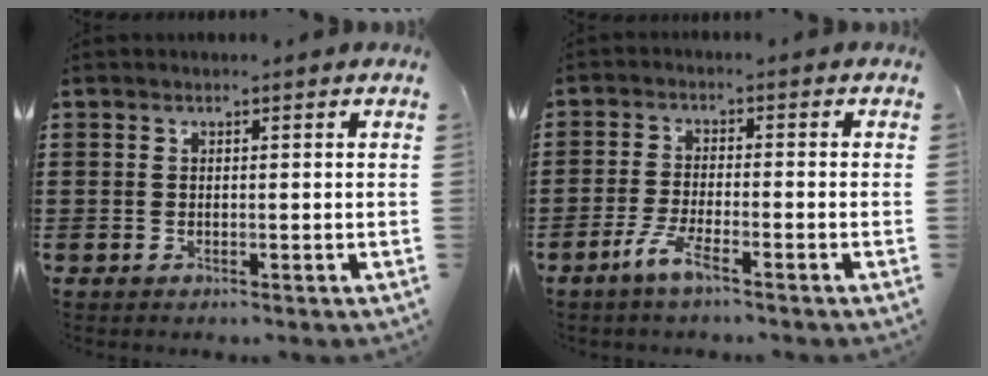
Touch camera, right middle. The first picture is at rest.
{"total": 4.4, "force": [-2.8, 0.5, 3.3], "torque": [-0.074, -0.007, -0.054]}